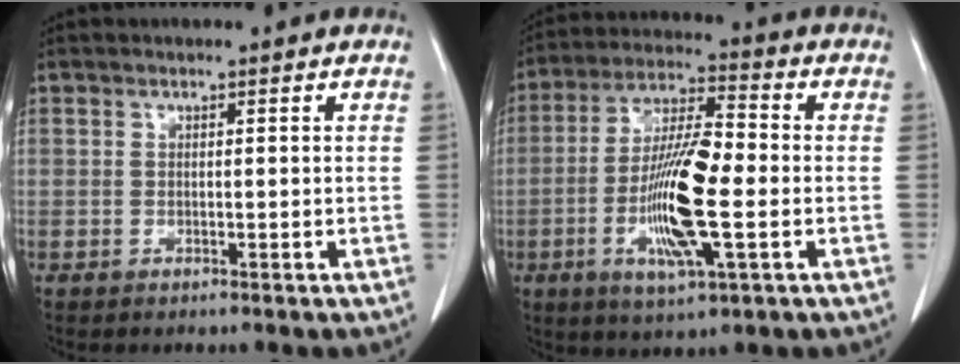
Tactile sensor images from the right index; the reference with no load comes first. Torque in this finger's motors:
{"motor_torque": [2.14, 0.00, 0.39, 0.21]}